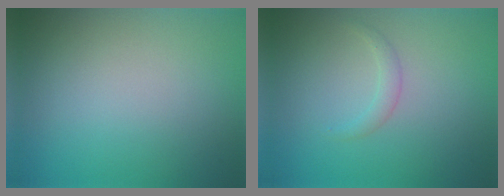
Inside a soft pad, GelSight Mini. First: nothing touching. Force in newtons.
{"total": 1.0, "press": 1.0, "slide": 0.1}